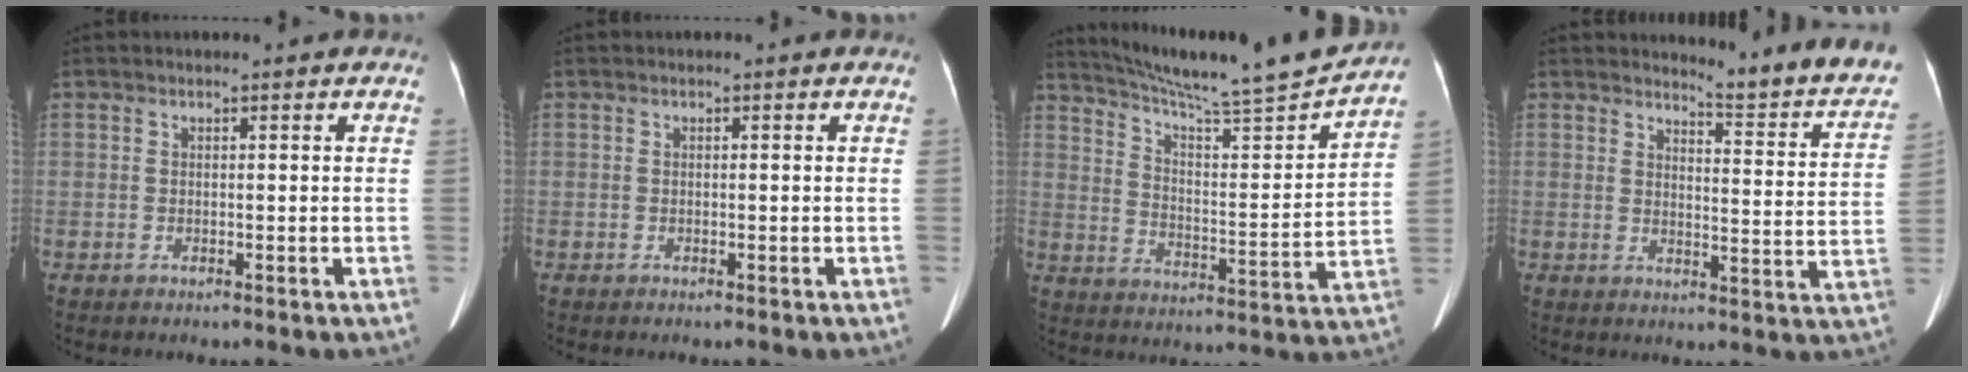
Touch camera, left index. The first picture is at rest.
{"total": 0.0}
{"total": 18.8, "force": [17.6, -0.9, 6.4], "torque": [-0.114, -0.042, 0.259]}
{"total": 12.5, "force": [11.9, 0.6, 3.7], "torque": [-0.035, -0.067, 0.126]}